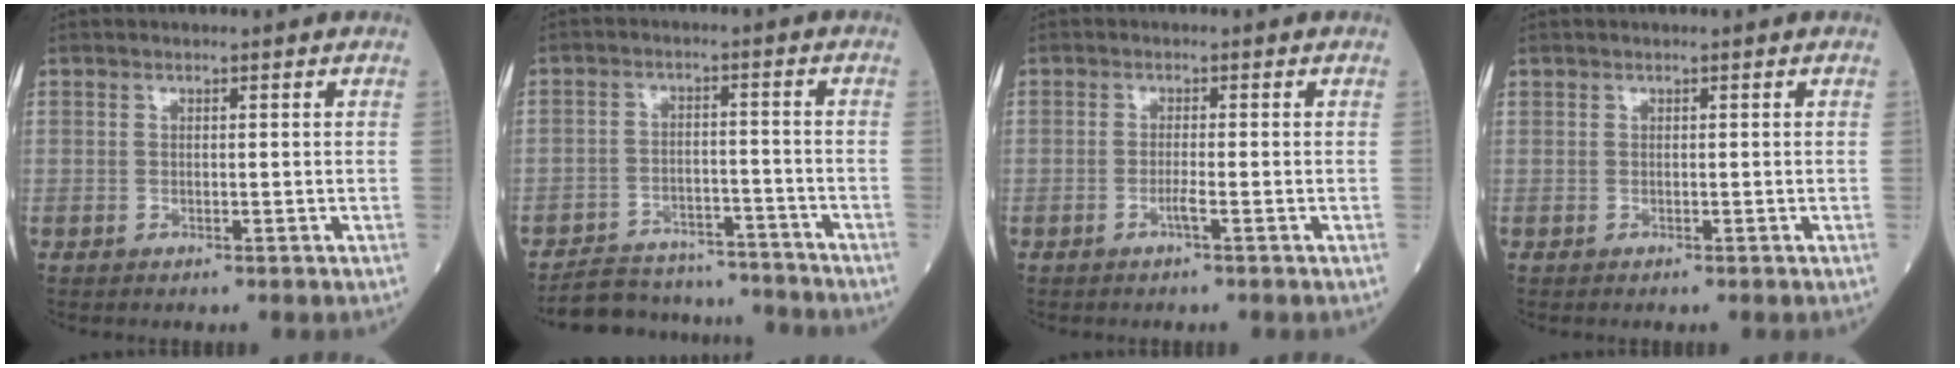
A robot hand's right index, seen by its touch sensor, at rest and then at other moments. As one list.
[{"total": 12.1, "force": [-11.4, 3.7, 1.5], "torque": [-0.016, 0.020, -0.166]}, {"total": 1.4, "force": [-0.7, -0.3, 1.2], "torque": [-0.026, -0.002, -0.015]}, {"total": 0.0}]